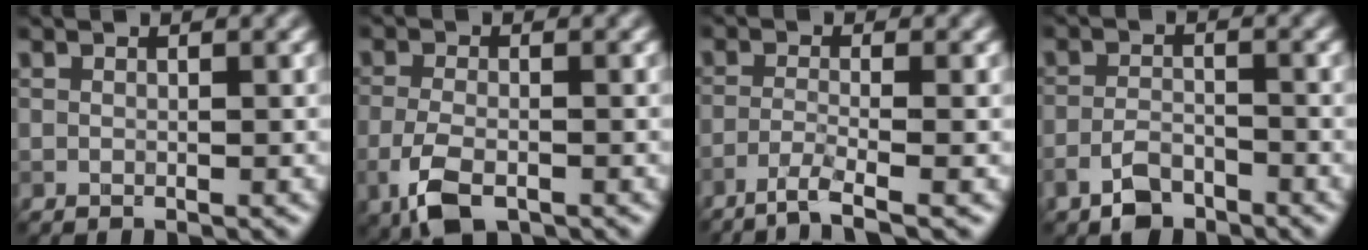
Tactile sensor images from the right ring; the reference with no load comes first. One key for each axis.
{"total": 4.8, "fx": -2.4, "fy": 2.1, "fz": 3.6, "tx": -0.086, "ty": -0.013, "tz": -0.052}
{"total": 3.1, "fx": -2.0, "fy": 0.3, "fz": 2.3, "tx": -0.040, "ty": 0.000, "tz": -0.054}
{"total": 3.3, "fx": -2.4, "fy": 1.4, "fz": 1.6, "tx": -0.030, "ty": 0.001, "tz": -0.055}